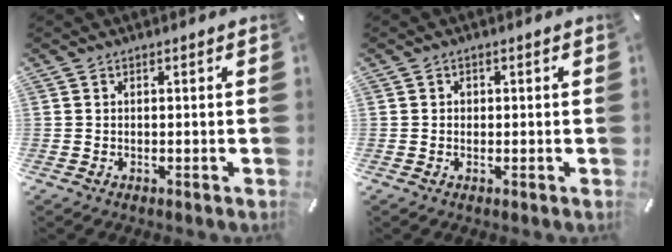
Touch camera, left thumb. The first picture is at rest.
{"total": 0.9, "force": [0.0, 0.9, 0.4], "torque": [0.001, 0.001, -0.003]}